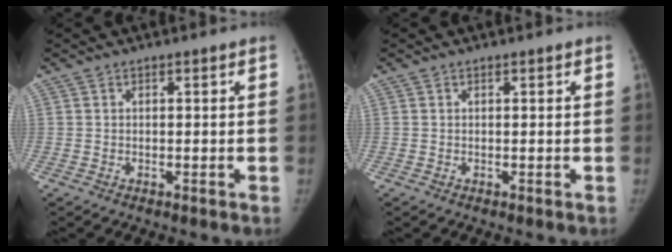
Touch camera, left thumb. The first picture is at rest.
{"total": 0.0}